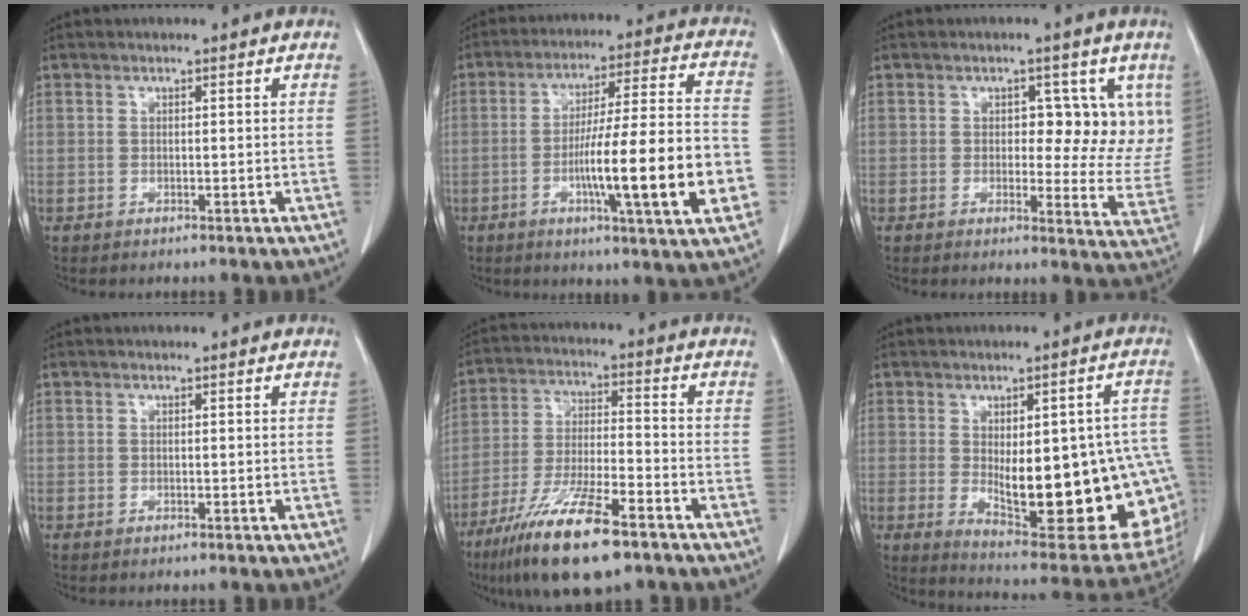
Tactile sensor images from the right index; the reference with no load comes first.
{"total": 18.1, "force": [-4.6, 0.8, 17.5], "torque": [-0.255, 0.003, -0.069]}
{"total": 9.1, "force": [2.7, 4.9, 7.2], "torque": [-0.064, 0.003, 0.033]}
{"total": 0.0}
{"total": 15.1, "force": [-9.8, 2.6, 11.2], "torque": [-0.223, -0.033, -0.174]}
{"total": 23.9, "force": [-2.9, 7.7, 22.4], "torque": [-0.221, 0.005, -0.008]}